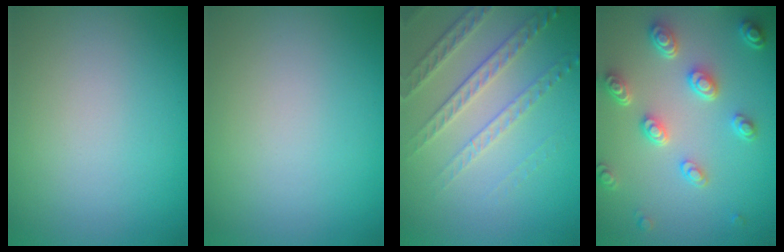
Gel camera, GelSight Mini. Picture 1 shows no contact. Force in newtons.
{"total": 0.0}
{"total": 3.6, "press": 3.2, "slide": 1.6}
{"total": 4.8, "press": 3.8, "slide": 3.0}